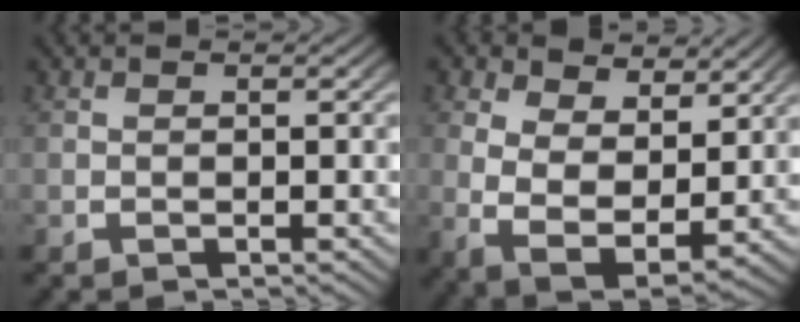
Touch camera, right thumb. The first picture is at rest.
{"total": 7.3, "force": [0.0, 5.3, 5.0], "torque": [-0.119, -0.051, 0.021]}